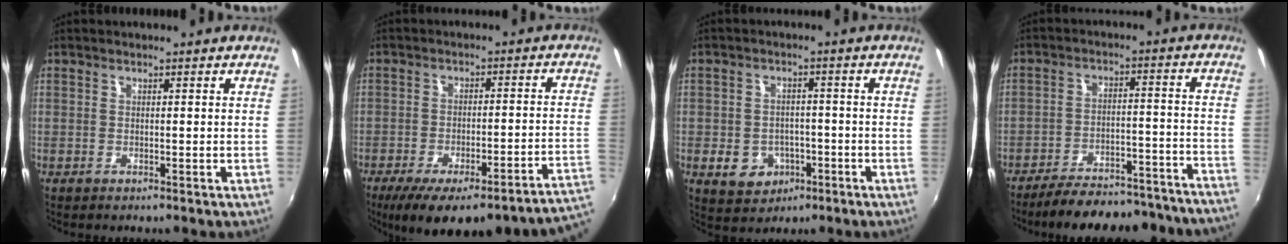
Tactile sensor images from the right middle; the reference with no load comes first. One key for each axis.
{"total": 16.8, "fx": -12.0, "fy": 1.8, "fz": 11.7, "tx": -0.150, "ty": -0.033, "tz": -0.157}
{"total": 7.8, "fx": -3.1, "fy": 6.4, "fz": 3.3, "tx": -0.089, "ty": 0.006, "tz": -0.034}
{"total": 24.3, "fx": -22.5, "fy": 3.4, "fz": 8.6, "tx": -0.139, "ty": -0.011, "tz": -0.288}